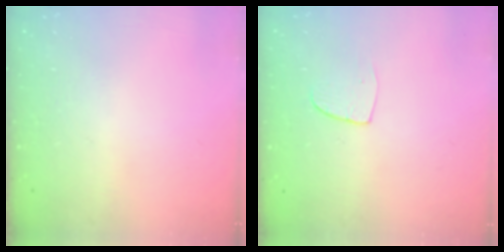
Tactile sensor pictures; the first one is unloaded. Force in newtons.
{"total": 4.2, "press": 4.2, "slide": 0.3}